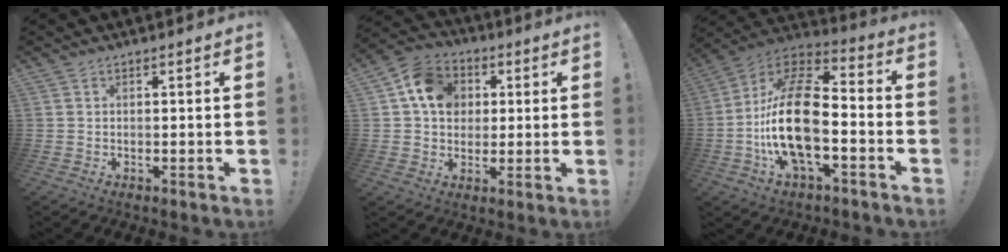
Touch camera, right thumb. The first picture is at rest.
{"total": 12.9, "force": [3.3, 10.9, 6.0], "torque": [-0.092, 0.007, 0.070]}
{"total": 22.5, "force": [-4.7, 10.3, 19.4], "torque": [-0.386, 0.030, -0.077]}